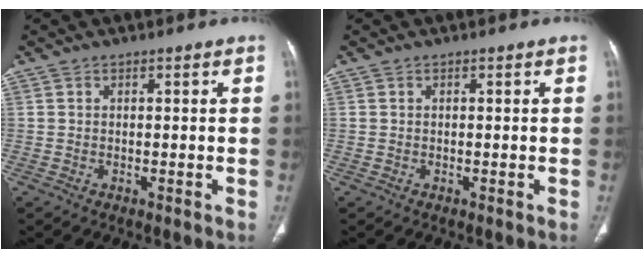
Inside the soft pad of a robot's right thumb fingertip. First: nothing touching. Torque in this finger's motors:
{"motor_torque": [-0.26, 0.04, -0.28, -0.48, 0.01]}